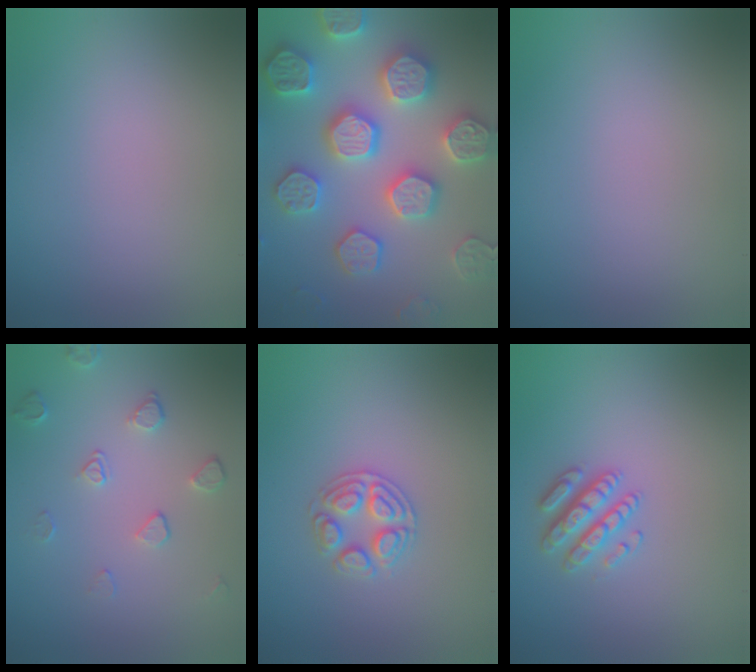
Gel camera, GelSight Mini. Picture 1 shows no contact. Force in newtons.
{"total": 7.9, "press": 7.7, "slide": 1.6}
{"total": 0.0}
{"total": 2.0, "press": 1.3, "slide": 1.5}
{"total": 2.6, "press": 2.5, "slide": 0.5}
{"total": 2.6, "press": 2.6, "slide": 0.5}